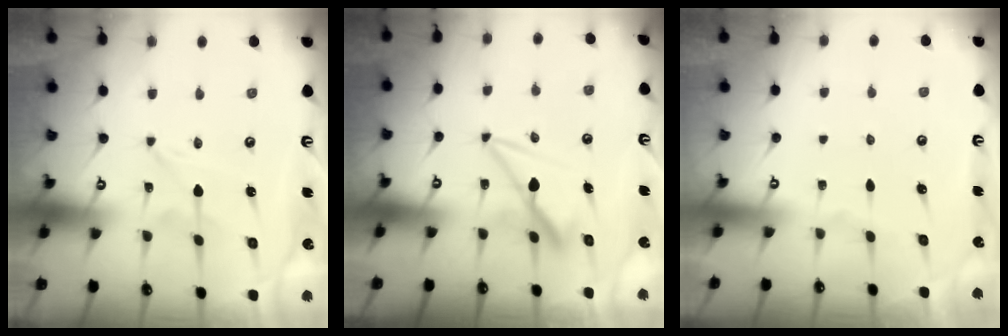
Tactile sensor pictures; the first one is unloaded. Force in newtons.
{"total": 7.6, "press": 7.5, "slide": 1.0}
{"total": 0.0}